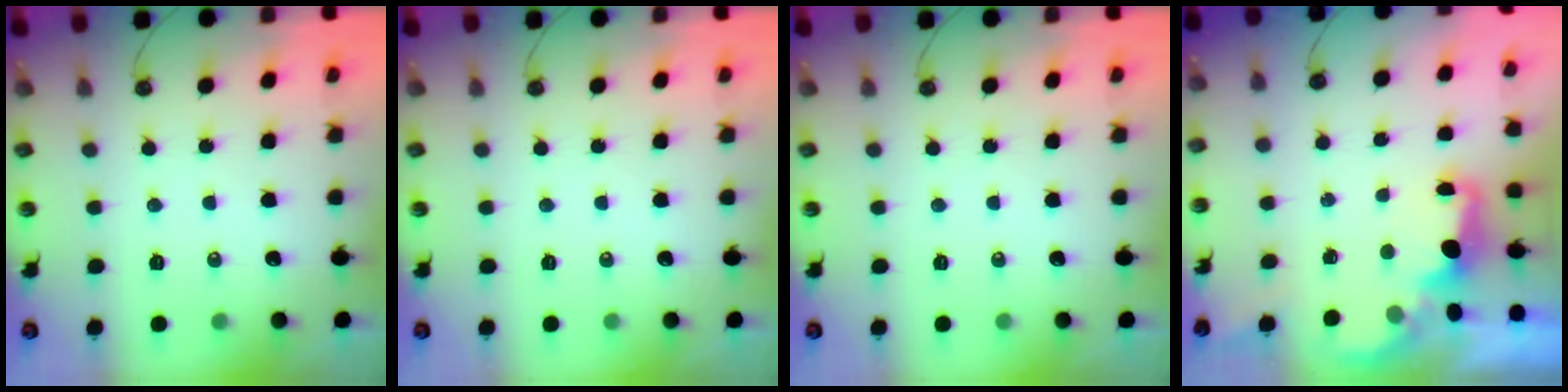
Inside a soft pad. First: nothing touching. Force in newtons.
{"total": 0.0}
{"total": 0.0}
{"total": 2.0, "press": 1.9, "slide": 0.8}